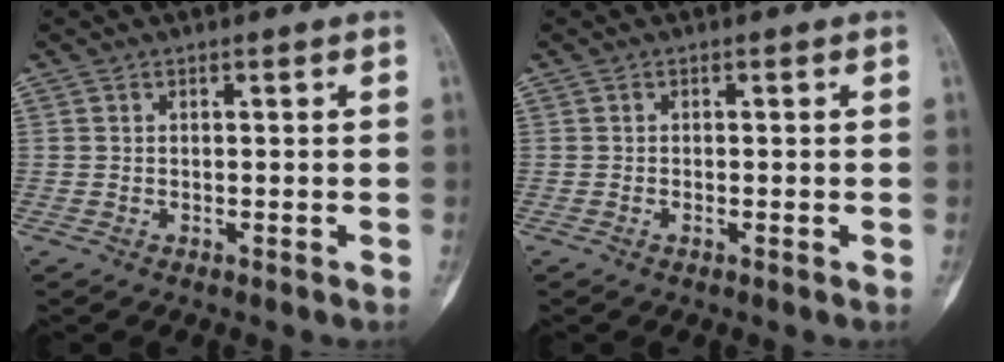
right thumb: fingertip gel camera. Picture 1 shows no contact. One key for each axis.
{"total": 0.6, "fx": -0.2, "fy": 0.2, "fz": 0.6, "tx": -0.012, "ty": 0.002, "tz": -0.004}